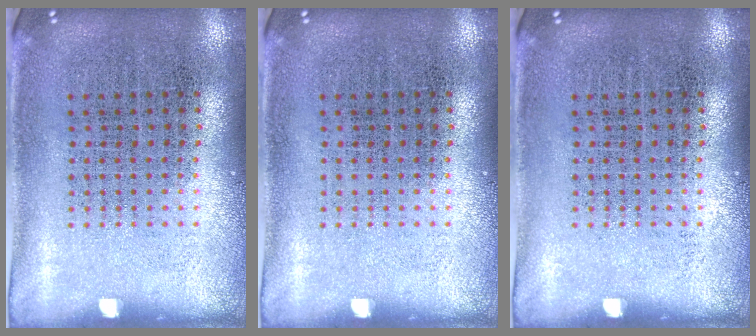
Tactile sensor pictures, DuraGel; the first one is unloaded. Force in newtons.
{"total": 0.0}
{"total": 0.0}